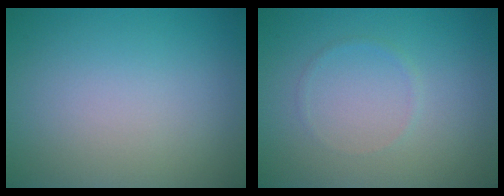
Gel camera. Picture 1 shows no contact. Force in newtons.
{"total": 0.6, "press": 0.6, "slide": 0.1}